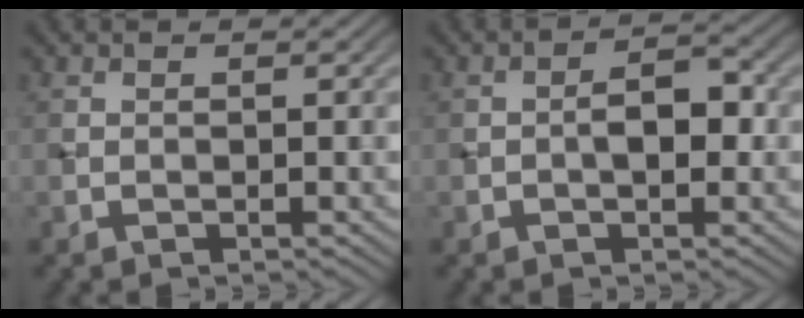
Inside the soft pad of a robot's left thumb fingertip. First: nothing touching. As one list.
[{"total": 3.6, "force": [-0.5, 1.8, 3.1], "torque": [-0.044, 0.007, -0.014]}]